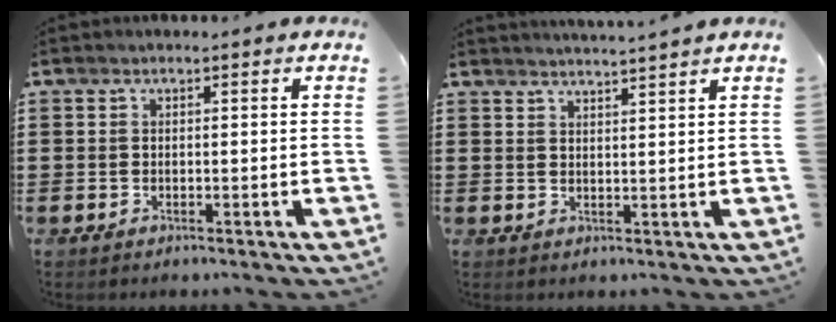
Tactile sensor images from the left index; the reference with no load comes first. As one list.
[{"total": 2.2, "force": [2.1, -0.6, 0.1], "torque": [-0.005, -0.008, 0.040]}]